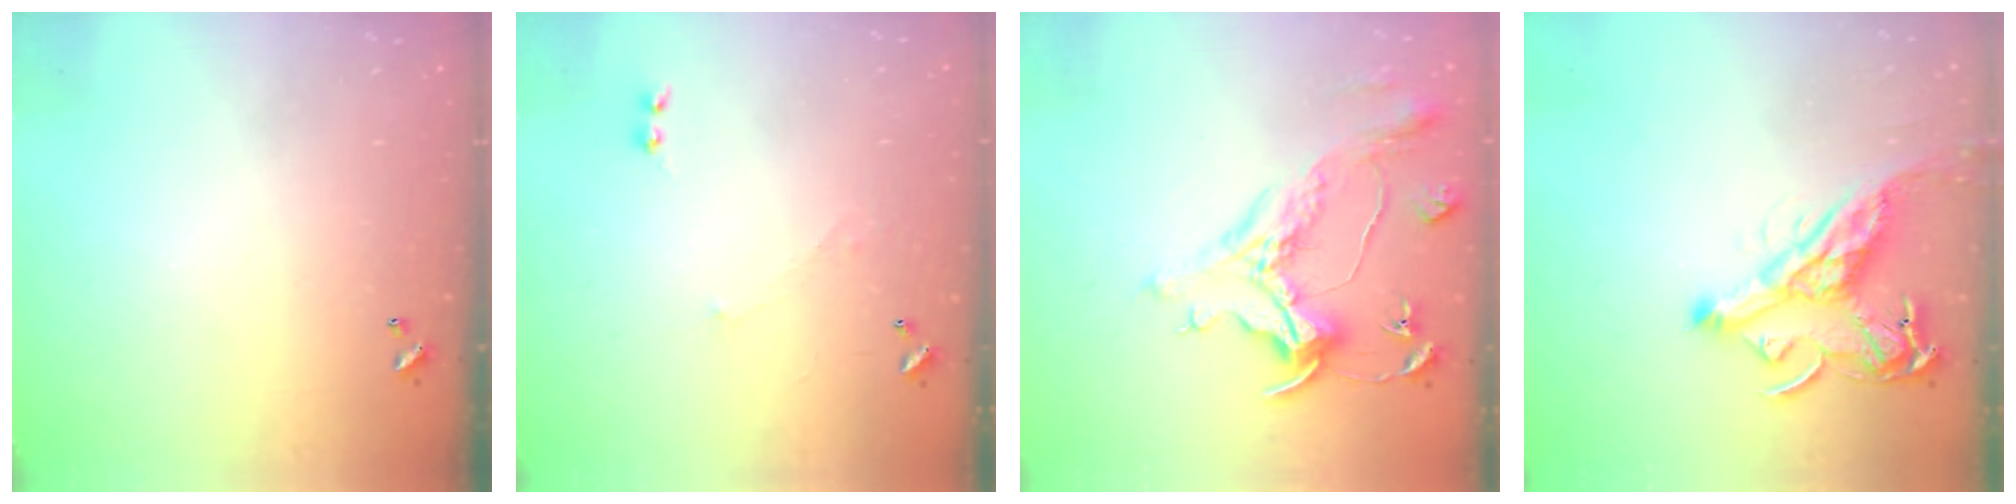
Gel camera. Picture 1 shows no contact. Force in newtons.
{"total": 0.9, "press": 0.3, "slide": 0.8}
{"total": 1.5, "press": 0.8, "slide": 1.2}
{"total": 10.2, "press": 10.1, "slide": 1.5}